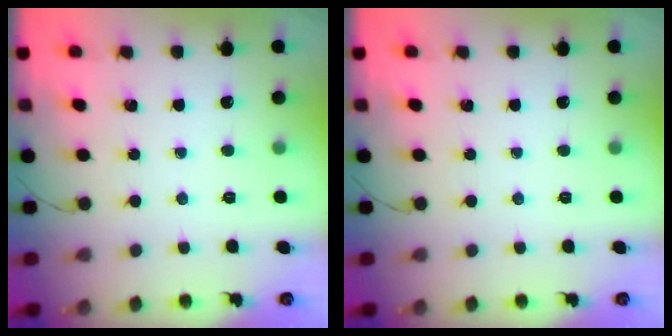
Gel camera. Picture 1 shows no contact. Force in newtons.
{"total": 0.0}